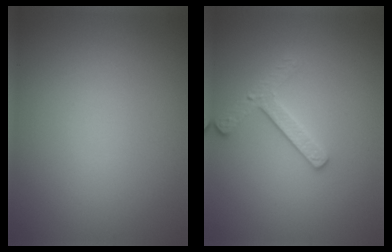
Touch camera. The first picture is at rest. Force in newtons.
{"total": 2.4, "press": 2.3, "slide": 0.5}